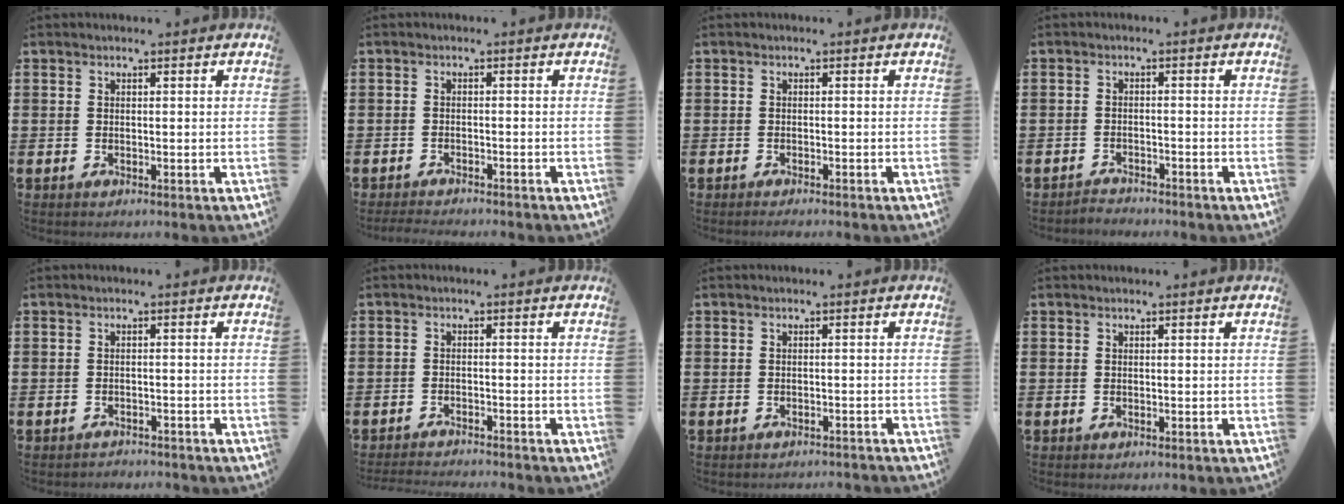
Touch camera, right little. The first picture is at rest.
{"total": 1.3, "force": [-1.3, 0.0, 0.2], "torque": [-0.005, 0.002, -0.026]}
{"total": 0.6, "force": [-0.5, 0.0, 0.2], "torque": [-0.004, -0.004, -0.010]}
{"total": 1.6, "force": [-1.6, 0.1, -0.2], "torque": [-0.001, 0.005, -0.035]}
{"total": 1.2, "force": [-1.2, 0.1, -0.1], "torque": [-0.003, 0.002, -0.026]}
{"total": 1.6, "force": [-1.6, -0.2, 0.1], "torque": [-0.003, 0.003, -0.032]}
{"total": 0.8, "force": [-0.8, -0.1, 0.0], "torque": [-0.001, 0.001, -0.017]}
{"total": 0.0}